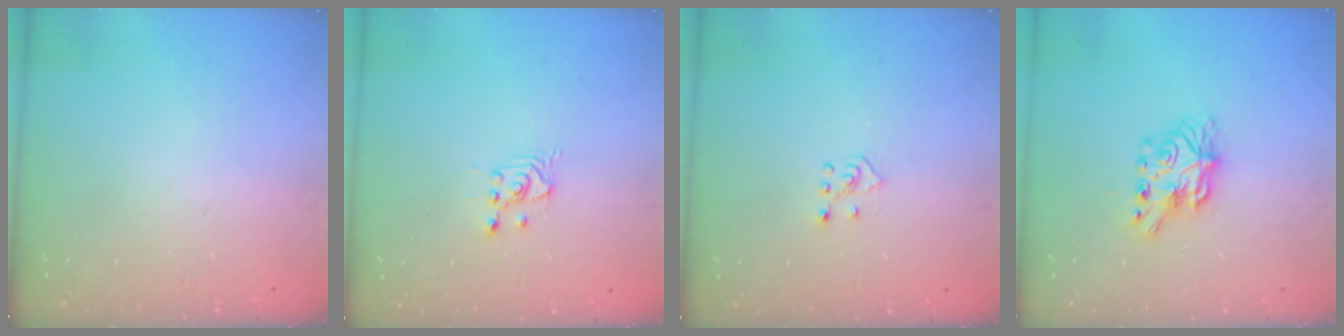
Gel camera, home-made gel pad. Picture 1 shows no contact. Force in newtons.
{"total": 2.6, "press": 2.5, "slide": 0.3}
{"total": 2.3, "press": 2.3, "slide": 0.5}
{"total": 7.7, "press": 7.7, "slide": 0.7}